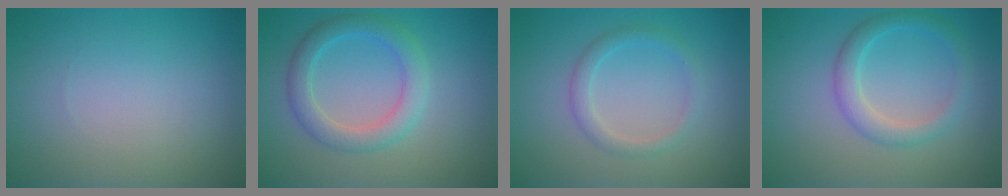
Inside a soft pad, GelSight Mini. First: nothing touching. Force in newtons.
{"total": 3.5, "press": 3.5, "slide": 0.2}
{"total": 1.9, "press": 1.9, "slide": 0.1}
{"total": 2.8, "press": 2.8, "slide": 0.1}